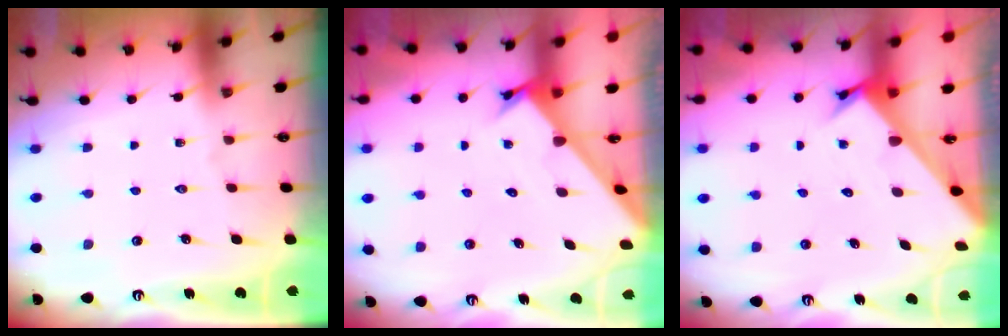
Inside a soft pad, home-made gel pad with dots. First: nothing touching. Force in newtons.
{"total": 2.2, "press": 2.2, "slide": 0.2}
{"total": 2.6, "press": 2.6, "slide": 0.2}